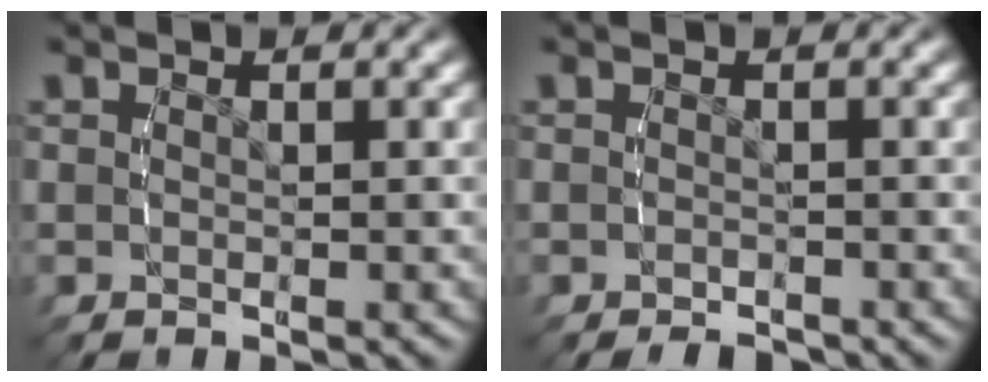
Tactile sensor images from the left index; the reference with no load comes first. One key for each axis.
{"total": 1.7, "fx": -1.6, "fy": 0.5, "fz": 0.2, "tx": -0.011, "ty": -0.008, "tz": -0.024}